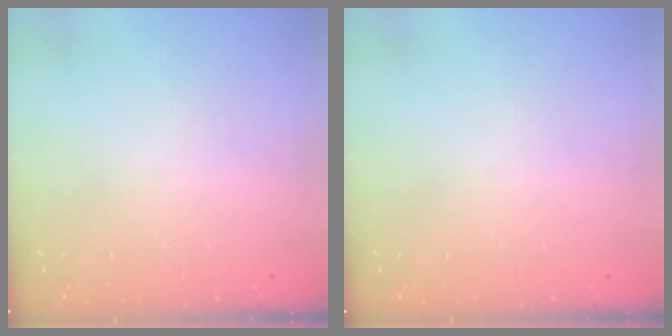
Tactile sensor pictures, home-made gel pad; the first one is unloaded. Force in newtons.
{"total": 0.0}